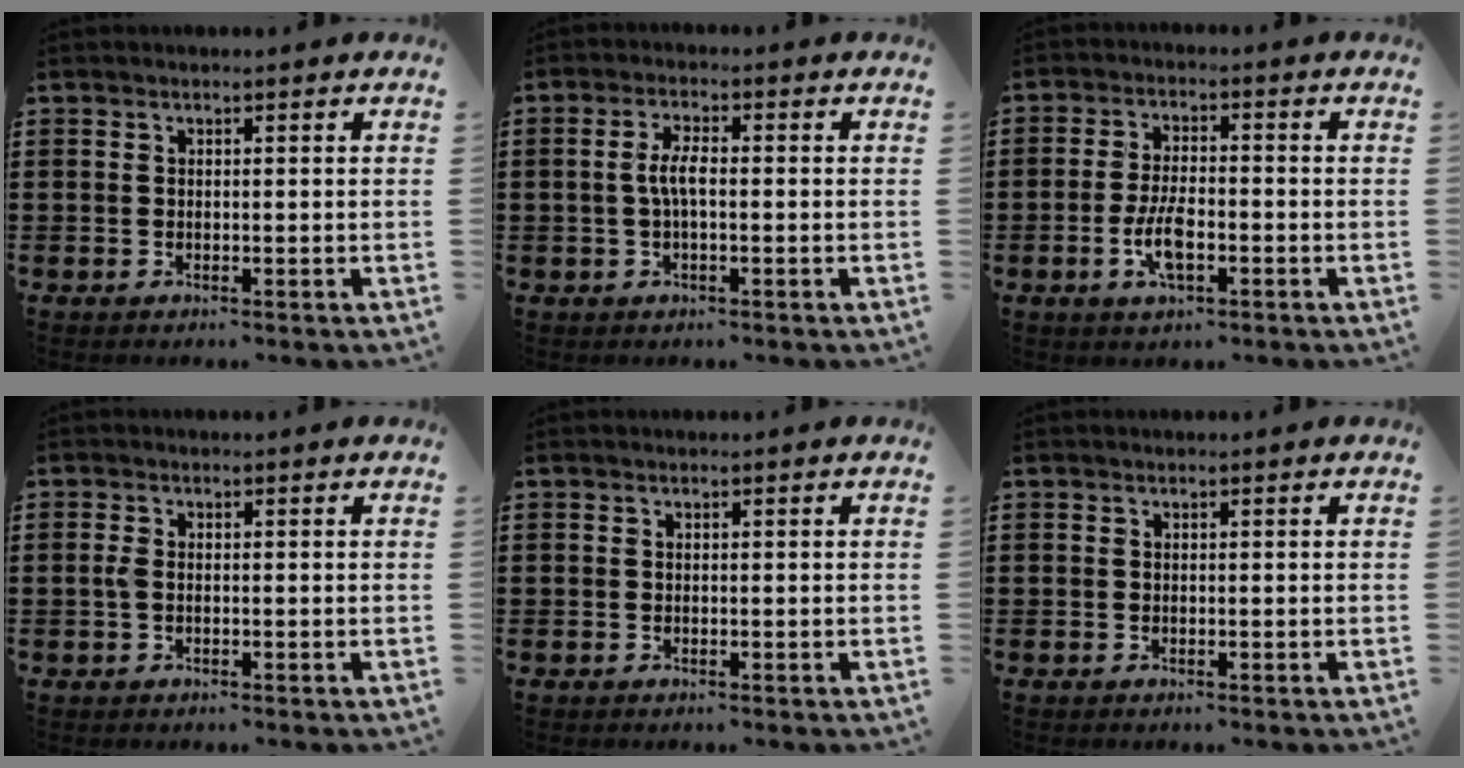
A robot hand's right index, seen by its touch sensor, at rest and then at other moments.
{"total": 3.7, "force": [-0.4, 1.0, 3.5], "torque": [-0.078, -0.002, -0.014]}
{"total": 5.8, "force": [-1.9, 2.3, 5.0], "torque": [-0.110, -0.001, -0.039]}
{"total": 1.5, "force": [-0.2, 0.7, 1.3], "torque": [-0.033, -0.001, -0.007]}
{"total": 0.0}
{"total": 0.0}